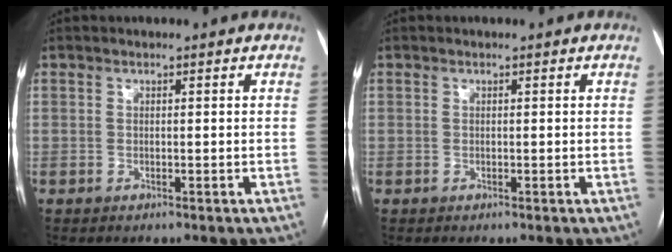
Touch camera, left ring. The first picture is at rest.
{"total": 0.0}